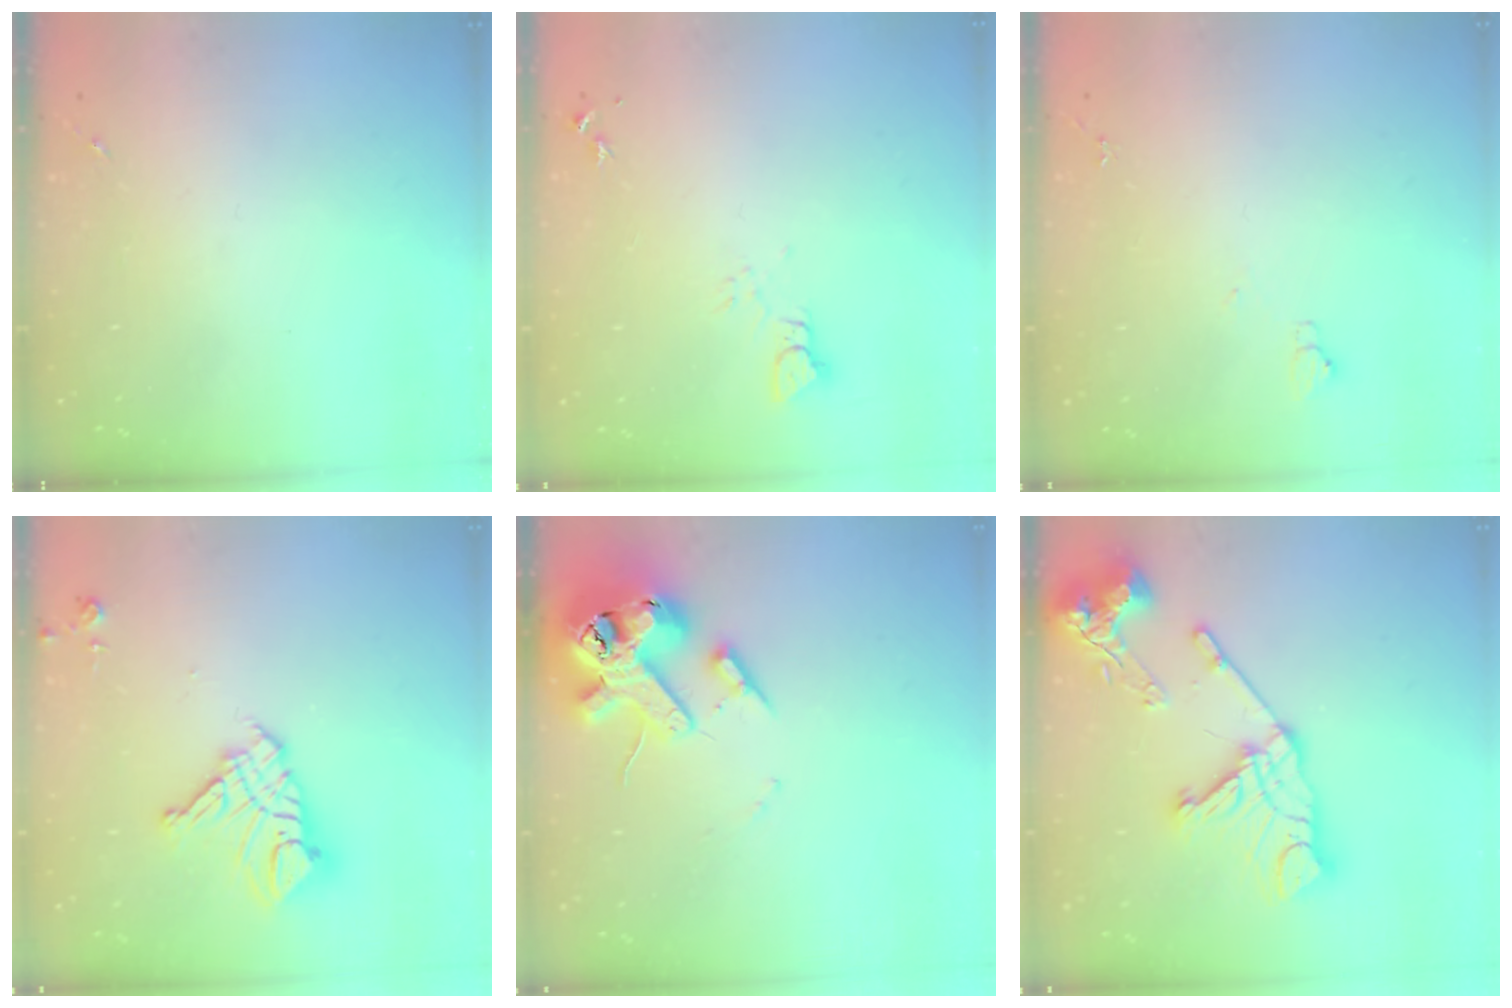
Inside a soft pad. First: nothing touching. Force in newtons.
{"total": 3.2, "press": 3.2, "slide": 0.1}
{"total": 4.9, "press": 4.8, "slide": 0.7}
{"total": 14.0, "press": 13.9, "slide": 1.5}
{"total": 18.6, "press": 18.4, "slide": 2.8}
{"total": 20.1, "press": 20.0, "slide": 2.3}